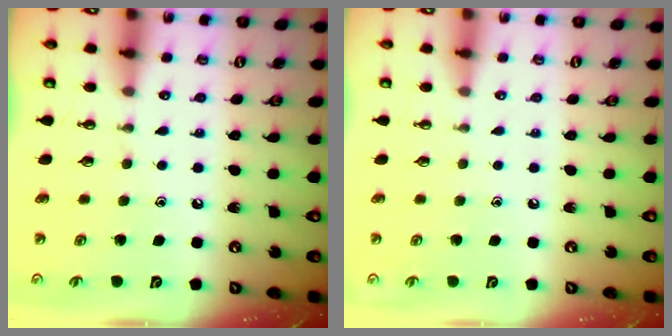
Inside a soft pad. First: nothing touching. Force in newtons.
{"total": 0.0}